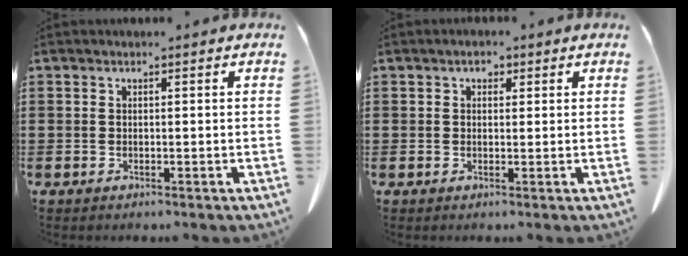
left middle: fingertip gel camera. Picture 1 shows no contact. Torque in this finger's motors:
{"motor_torque": [-0.08, -0.12, 0.01, -0.01]}